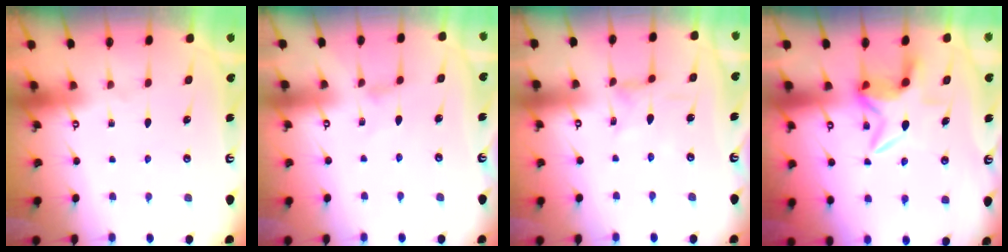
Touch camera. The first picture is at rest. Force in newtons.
{"total": 0.0}
{"total": 1.2, "press": 1.2, "slide": 0.4}
{"total": 7.2, "press": 7.1, "slide": 1.0}